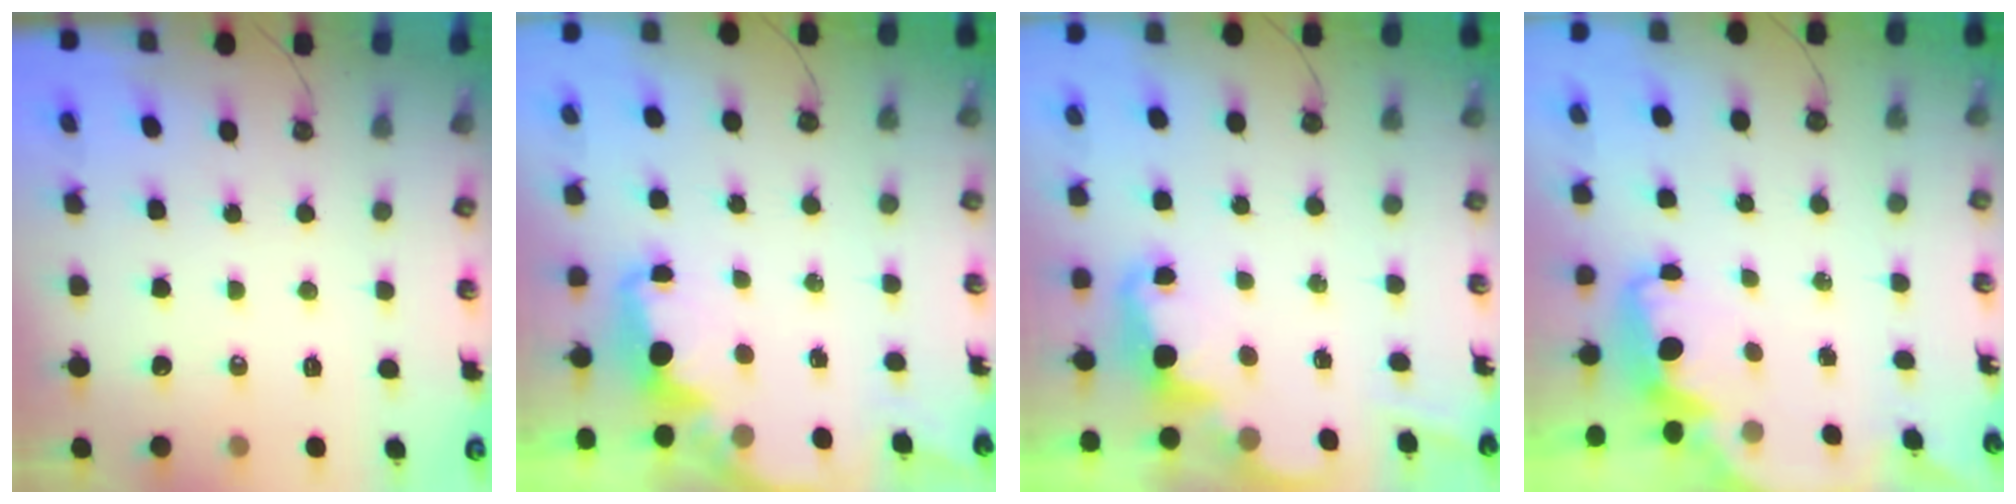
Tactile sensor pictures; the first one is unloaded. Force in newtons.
{"total": 2.3, "press": 2.2, "slide": 0.9}
{"total": 2.5, "press": 2.5, "slide": 0.5}
{"total": 2.4, "press": 2.4, "slide": 0.6}